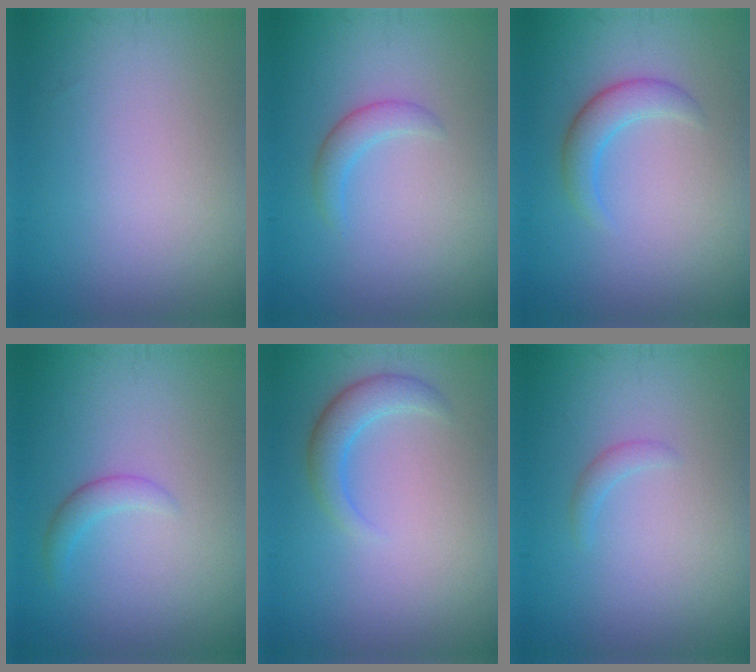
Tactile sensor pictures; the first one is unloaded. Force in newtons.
{"total": 1.7, "press": 1.7, "slide": 0.2}
{"total": 2.5, "press": 2.4, "slide": 0.2}
{"total": 1.5, "press": 1.5, "slide": 0.1}
{"total": 2.5, "press": 2.5, "slide": 0.1}
{"total": 0.9, "press": 0.9, "slide": 0.2}